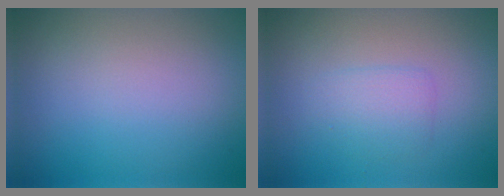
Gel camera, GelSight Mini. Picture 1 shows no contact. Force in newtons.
{"total": 1.9, "press": 1.9, "slide": 0.1}